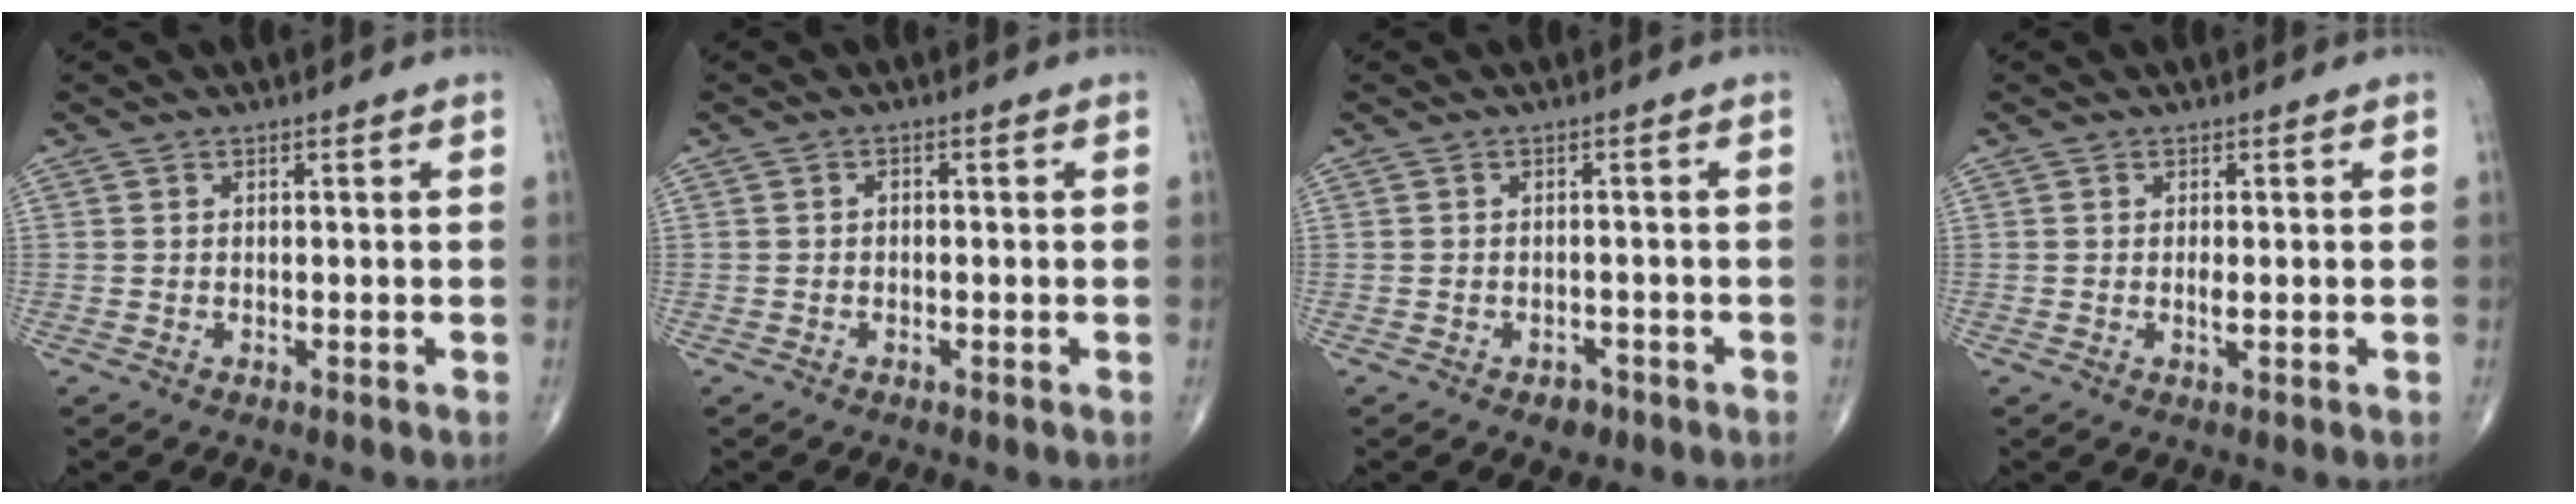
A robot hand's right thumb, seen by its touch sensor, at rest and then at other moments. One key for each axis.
{"total": 0.8, "fx": -0.2, "fy": 0.6, "fz": 0.5, "tx": -0.002, "ty": 0.004, "tz": -0.009}
{"total": 1.3, "fx": -0.9, "fy": 0.8, "fz": 0.4, "tx": -0.005, "ty": 0.003, "tz": -0.013}
{"total": 1.3, "fx": -0.1, "fy": 0.4, "fz": 1.2, "tx": -0.022, "ty": -0.002, "tz": -0.003}